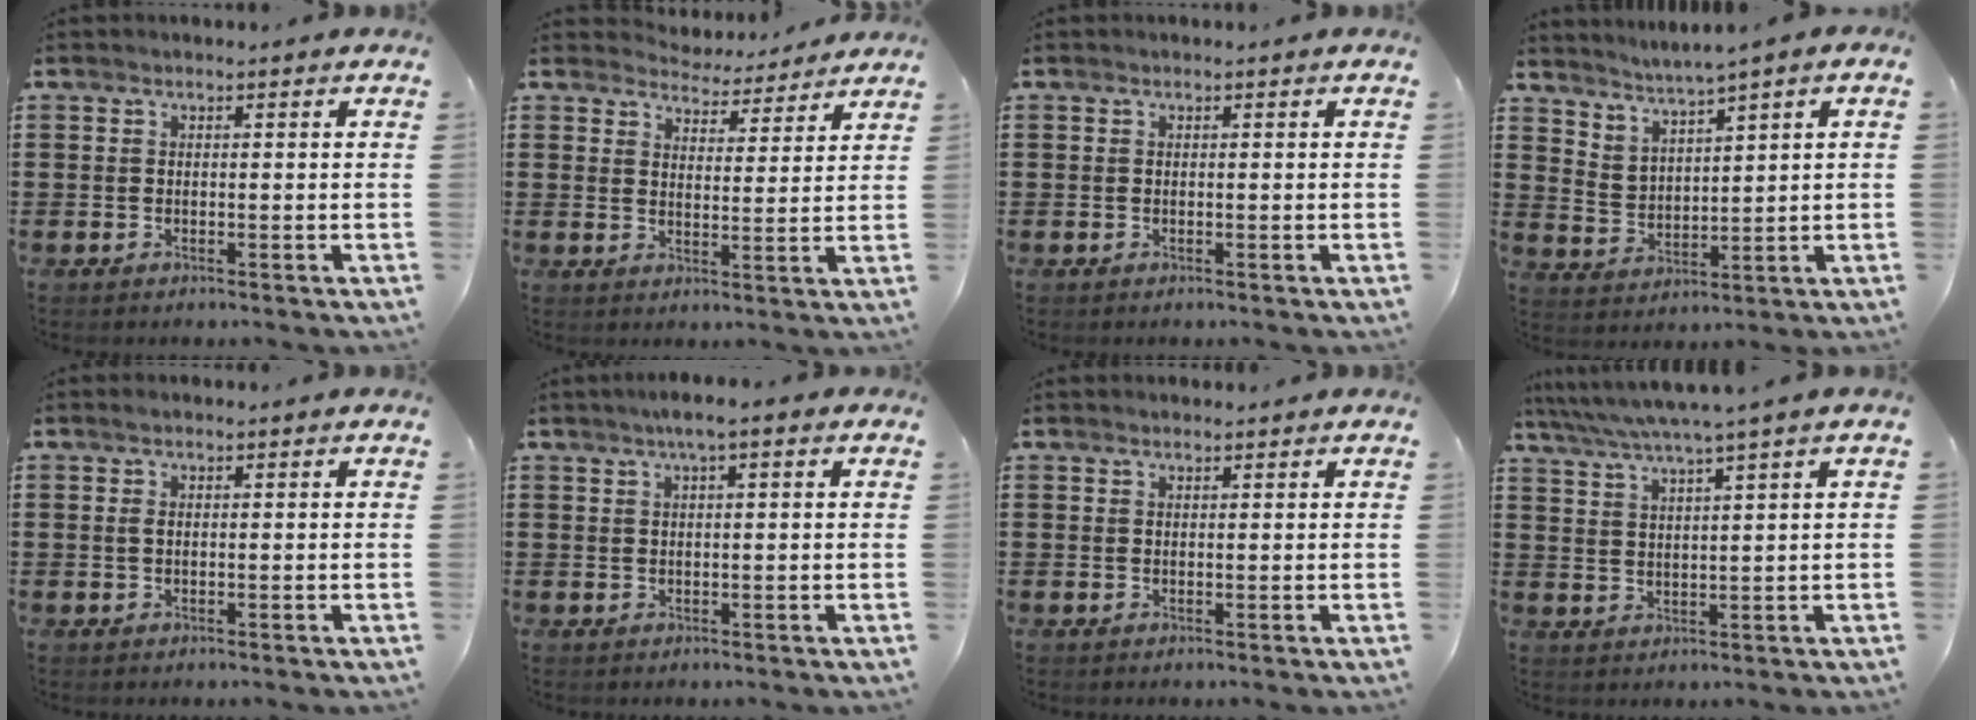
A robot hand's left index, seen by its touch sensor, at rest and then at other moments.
{"total": 4.5, "force": [4.5, 0.4, 0.1], "torque": [-0.016, -0.030, 0.078]}
{"total": 0.0}
{"total": 2.2, "force": [2.2, 0.2, 0.3], "torque": [-0.019, -0.014, 0.035]}
{"total": 1.2, "force": [0.3, 0.4, 1.0], "torque": [-0.022, 0.004, 0.004]}
{"total": 2.5, "force": [1.1, 0.3, 2.2], "torque": [-0.043, 0.003, 0.019]}
{"total": 0.7, "force": [0.7, 0.0, 0.3], "torque": [-0.006, 0.000, 0.014]}
{"total": 4.5, "force": [3.4, -0.9, 2.8], "torque": [-0.066, -0.018, 0.055]}